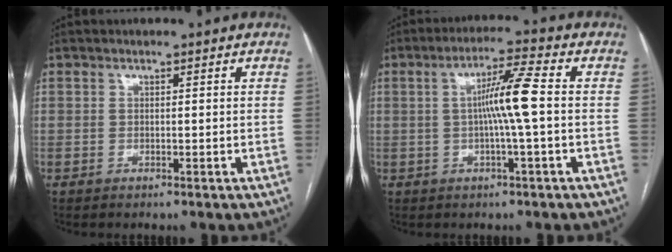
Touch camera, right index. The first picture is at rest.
{"total": 7.3, "force": [-0.1, -0.7, 7.2], "torque": [-0.129, 0.009, -0.002]}